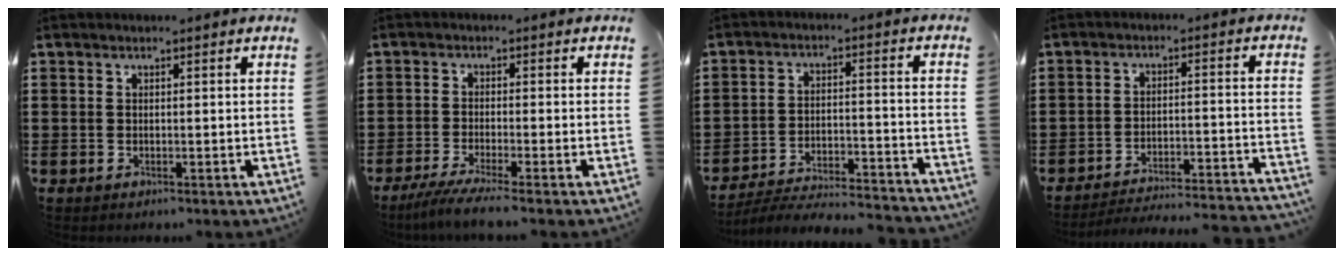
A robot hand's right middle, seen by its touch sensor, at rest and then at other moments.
{"total": 3.5, "force": [-2.9, -0.4, 2.0], "torque": [-0.054, -0.017, -0.060]}
{"total": 5.5, "force": [-5.3, 0.5, 1.5], "torque": [-0.032, 0.002, -0.107]}
{"total": 3.9, "force": [-3.8, -0.1, 1.0], "torque": [-0.031, -0.007, -0.084]}